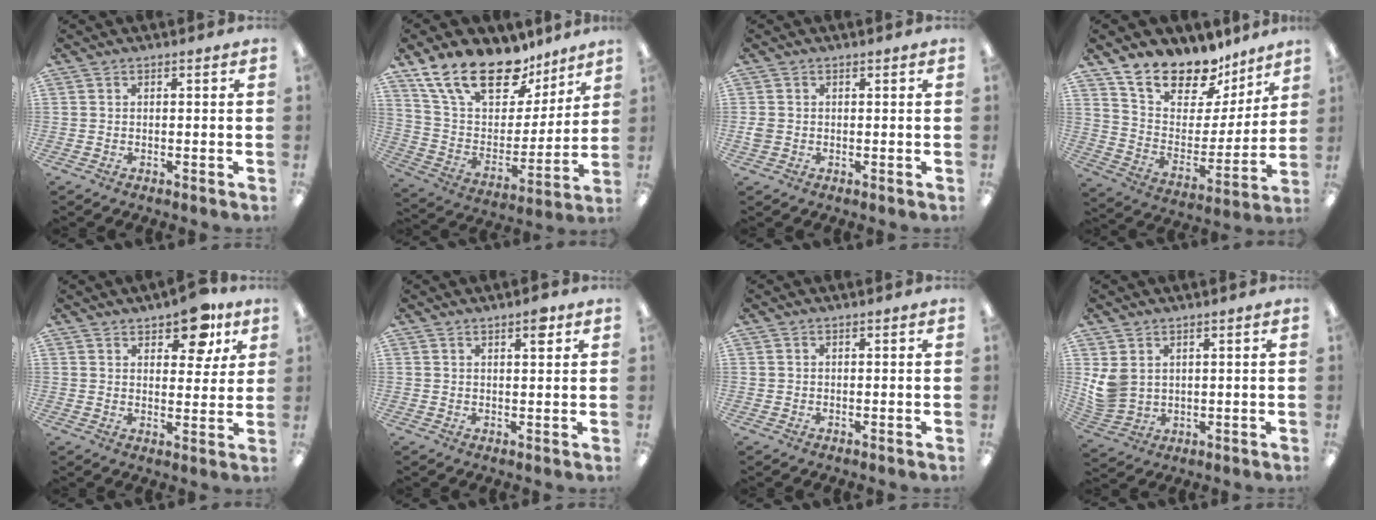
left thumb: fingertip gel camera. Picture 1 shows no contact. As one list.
[{"total": 21.7, "force": [15.5, 10.3, 11.1], "torque": [-0.206, -0.092, 0.282]}, {"total": 1.7, "force": [-0.2, 1.6, 0.7], "torque": [-0.004, 0.001, -0.005]}, {"total": 16.1, "force": [13.8, 7.2, 4.3], "torque": [-0.091, -0.115, 0.250]}, {"total": 10.0, "force": [6.8, 4.7, 5.6], "torque": [-0.054, -0.035, 0.114]}, {"total": 3.4, "force": [2.4, 1.0, 2.2], "torque": [-0.024, -0.009, 0.037]}, {"total": 0.6, "force": [0.4, 0.4, -0.1], "torque": [0.002, 0.003, 0.008]}, {"total": 6.3, "force": [2.8, 5.0, 2.7], "torque": [-0.058, -0.009, 0.057]}]